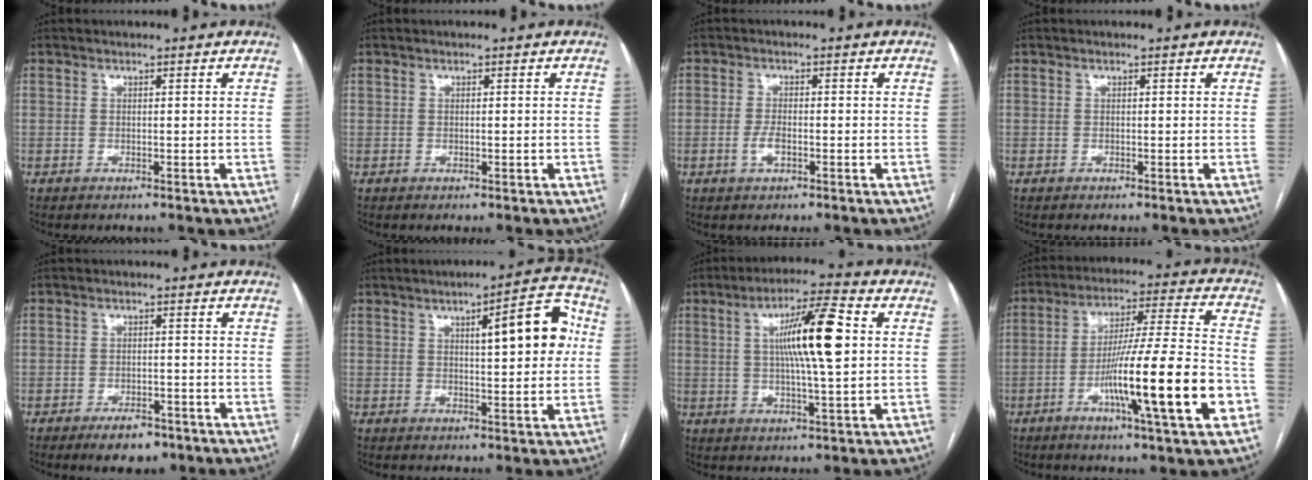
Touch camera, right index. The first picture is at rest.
{"total": 0.0}
{"total": 2.5, "force": [-0.9, 0.9, 2.2], "torque": [-0.045, 0.001, -0.016]}
{"total": 0.0}
{"total": 4.9, "force": [-3.3, 2.3, 2.8], "torque": [-0.044, 0.001, -0.044]}
{"total": 10.8, "force": [2.3, 2.4, 10.2], "torque": [-0.134, 0.025, 0.028]}
{"total": 12.2, "force": [2.1, 0.9, 11.9], "torque": [-0.203, 0.012, 0.032]}
{"total": 18.7, "force": [-6.2, 0.0, 17.7], "torque": [-0.286, -0.009, -0.099]}